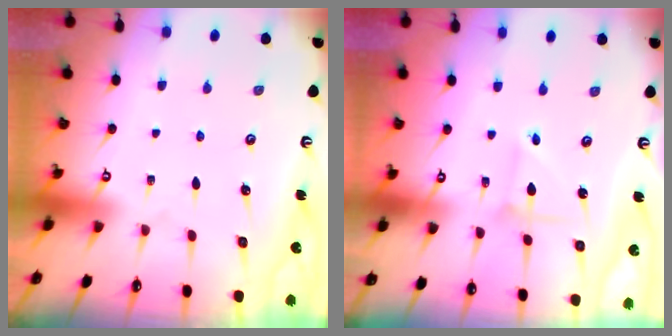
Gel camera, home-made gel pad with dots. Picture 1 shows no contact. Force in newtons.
{"total": 2.3, "press": 2.3, "slide": 0.2}